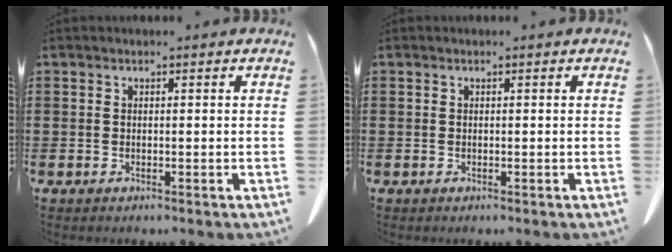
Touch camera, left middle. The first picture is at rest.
{"total": 0.0}